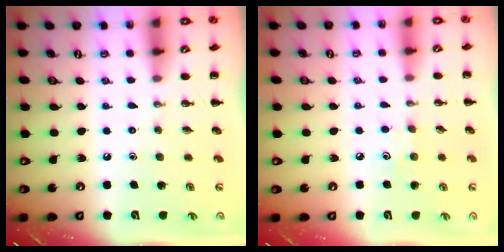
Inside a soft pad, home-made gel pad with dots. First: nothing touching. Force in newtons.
{"total": 4.0, "press": 3.9, "slide": 1.1}